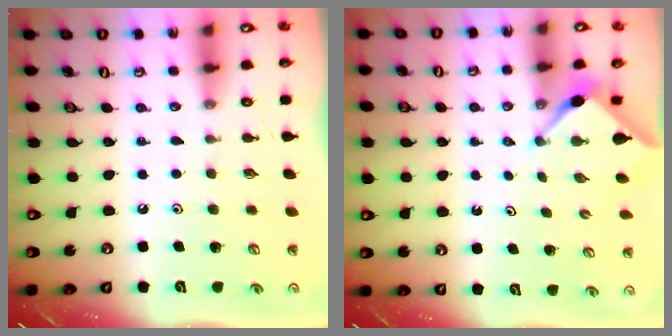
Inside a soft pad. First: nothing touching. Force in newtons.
{"total": 3.1, "press": 3.1, "slide": 0.4}